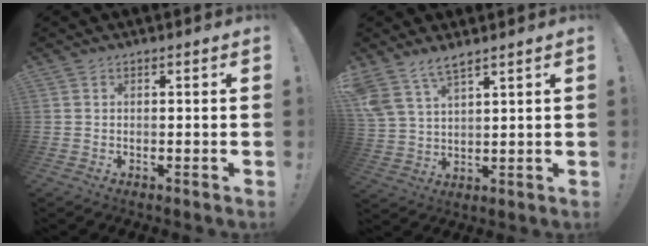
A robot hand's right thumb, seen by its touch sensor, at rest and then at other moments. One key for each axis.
{"total": 7.0, "fx": 5.7, "fy": 2.1, "fz": 3.5, "tx": -0.073, "ty": -0.025, "tz": 0.112}